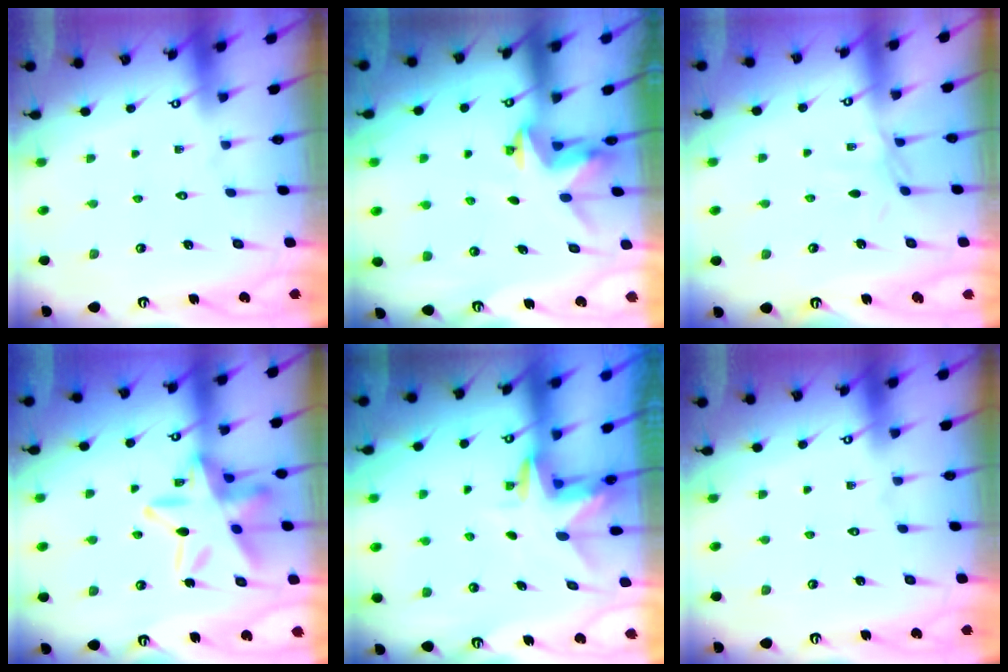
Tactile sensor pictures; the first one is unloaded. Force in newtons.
{"total": 2.9, "press": 2.9, "slide": 0.1}
{"total": 2.9, "press": 2.9, "slide": 0.6}
{"total": 19.6, "press": 19.6, "slide": 1.4}
{"total": 3.0, "press": 3.0, "slide": 0.2}
{"total": 0.0}